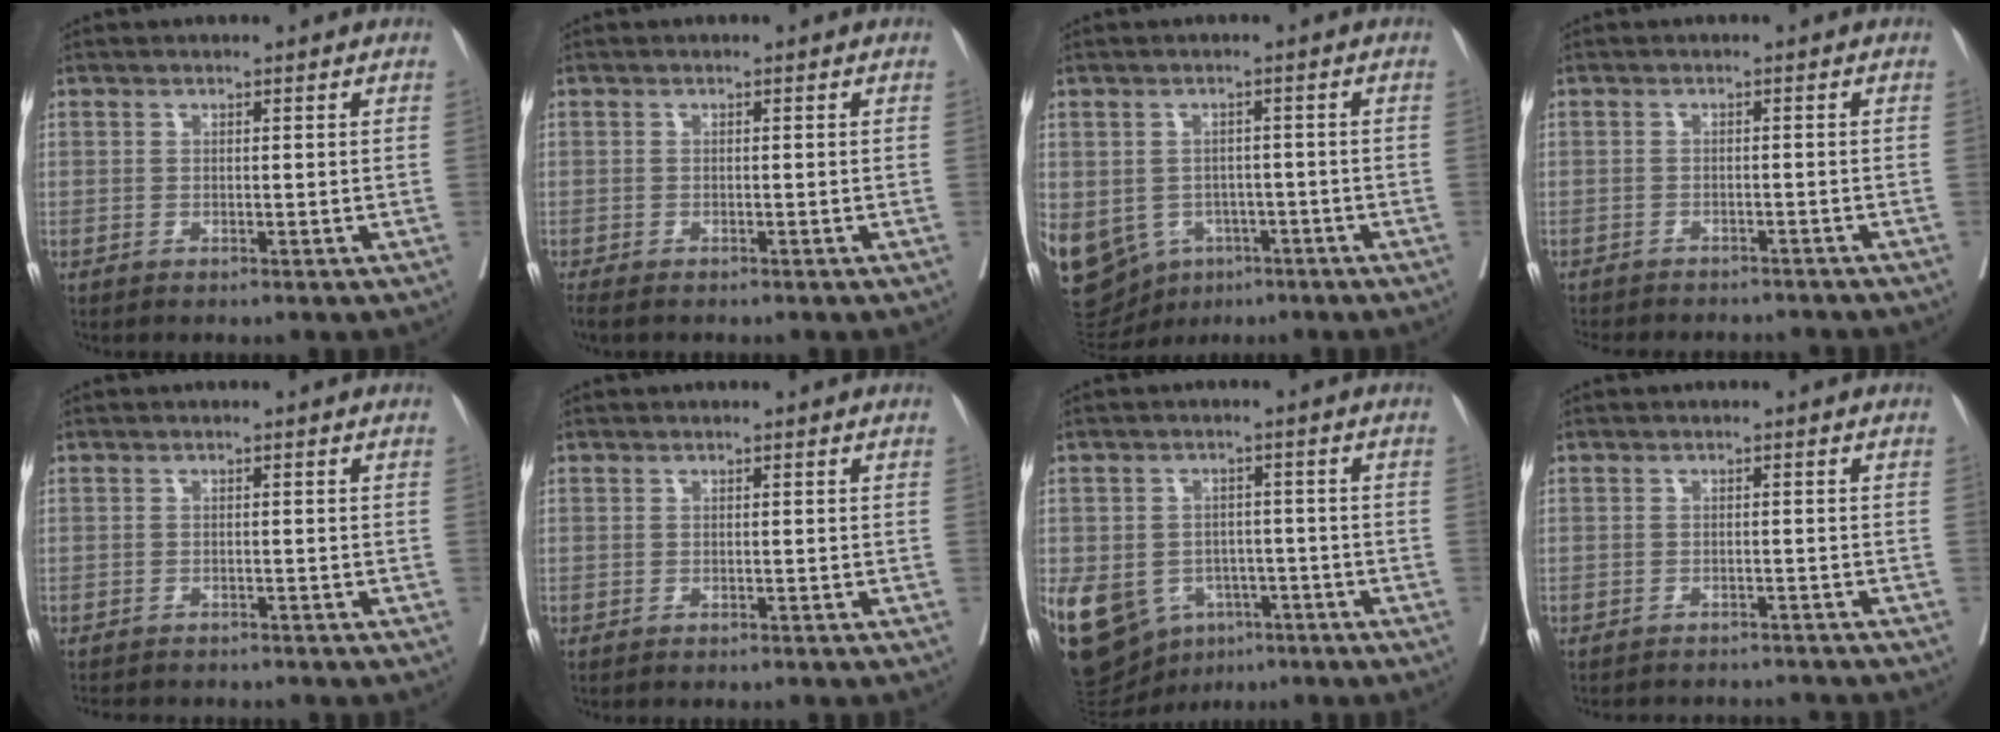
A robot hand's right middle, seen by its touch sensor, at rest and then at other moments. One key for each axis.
{"total": 3.7, "fx": -3.1, "fy": 0.7, "fz": 1.8, "tx": -0.024, "ty": -0.010, "tz": -0.048}
{"total": 26.8, "fx": -10.7, "fy": 21.4, "fz": 12.0, "tx": -0.399, "ty": -0.012, "tz": -0.146}
{"total": 11.4, "fx": -10.4, "fy": 3.2, "fz": 3.4, "tx": -0.062, "ty": 0.000, "tz": -0.125}
{"total": 9.0, "fx": -8.2, "fy": 1.8, "fz": 3.1, "tx": -0.049, "ty": -0.008, "tz": -0.107}
{"total": 3.7, "fx": -3.5, "fy": 0.1, "fz": 1.4, "tx": -0.013, "ty": -0.006, "tz": -0.045}
{"total": 19.0, "fx": -8.1, "fy": 14.4, "fz": 9.3, "tx": -0.243, "ty": 0.001, "tz": -0.113}
{"total": 10.1, "fx": -9.7, "fy": 1.4, "fz": 2.1, "tx": -0.033, "ty": 0.005, "tz": -0.115}